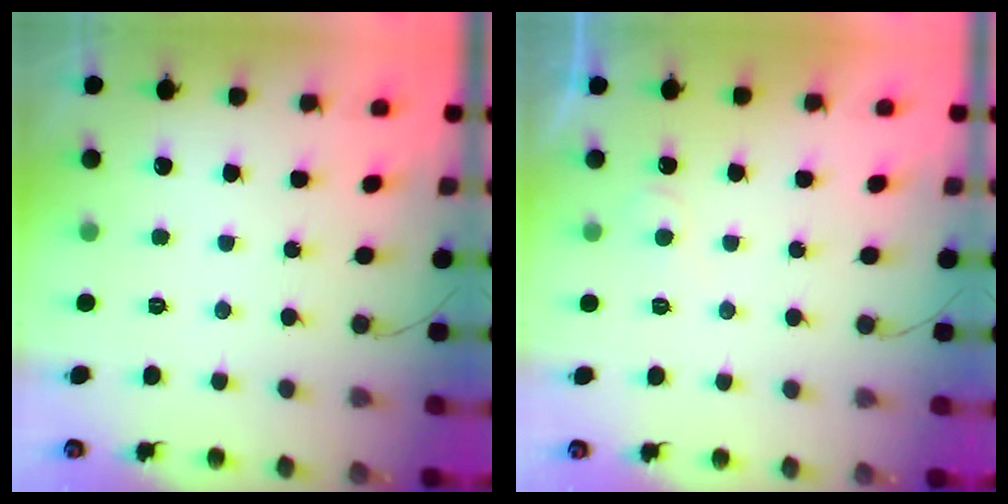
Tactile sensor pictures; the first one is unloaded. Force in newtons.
{"total": 3.9, "press": 3.8, "slide": 0.4}